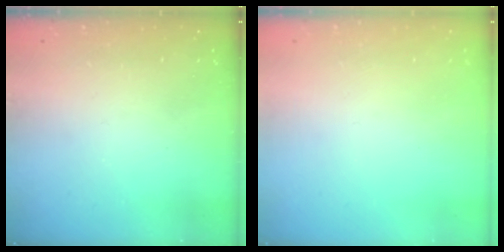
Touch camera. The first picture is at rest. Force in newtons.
{"total": 0.0}